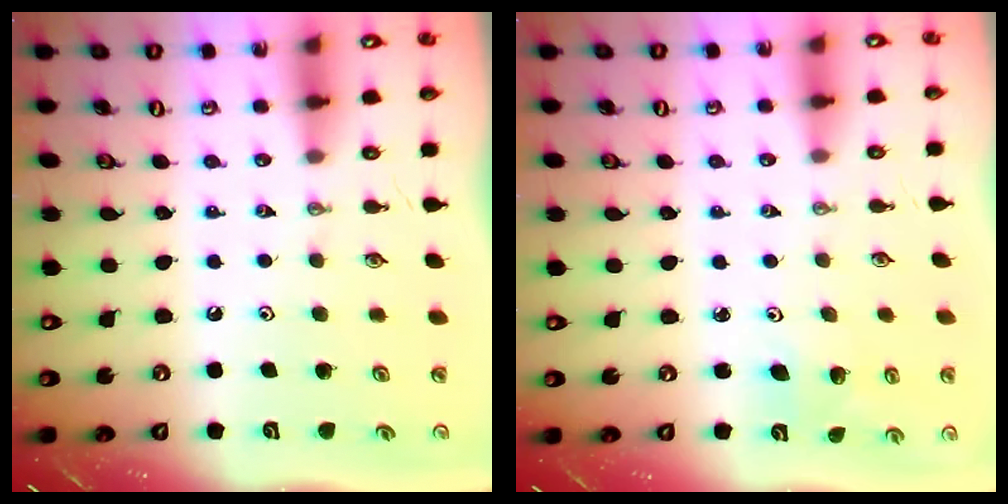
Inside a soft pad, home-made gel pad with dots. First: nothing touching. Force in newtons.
{"total": 3.5, "press": 3.2, "slide": 1.4}